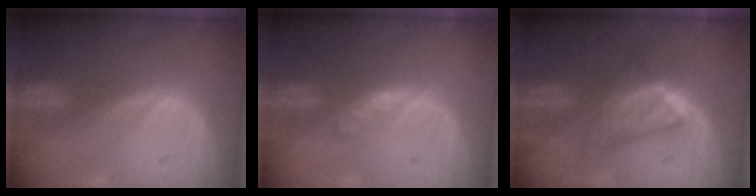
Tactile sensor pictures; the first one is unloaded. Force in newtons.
{"total": 2.0, "press": 2.0, "slide": 0.1}
{"total": 6.3, "press": 5.4, "slide": 3.1}